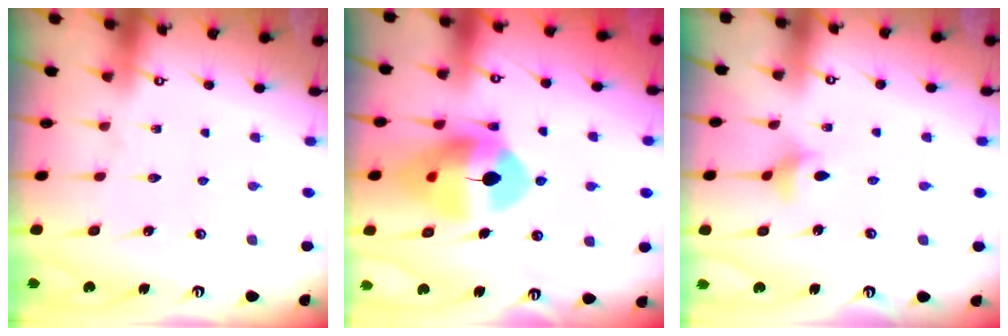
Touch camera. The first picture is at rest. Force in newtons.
{"total": 14.9, "press": 14.8, "slide": 2.0}
{"total": 4.2, "press": 4.1, "slide": 0.6}